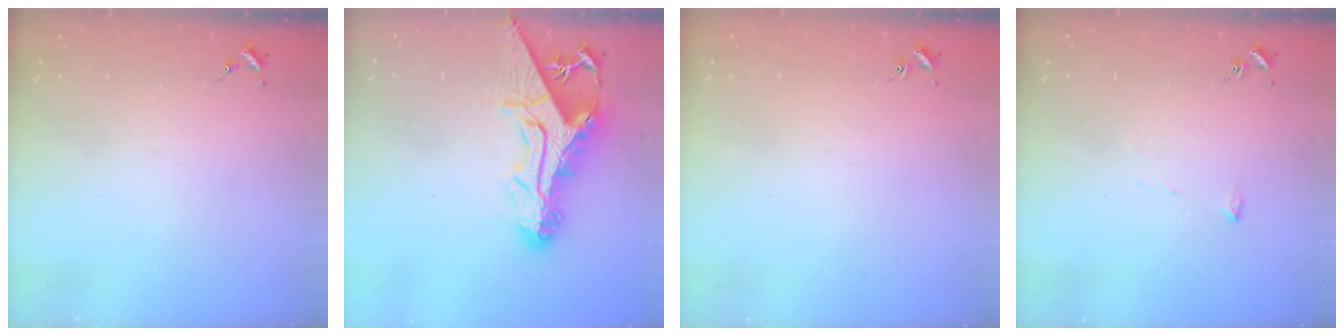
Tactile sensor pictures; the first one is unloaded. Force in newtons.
{"total": 19.0, "press": 18.9, "slide": 1.7}
{"total": 0.9, "press": 0.9, "slide": 0.2}
{"total": 5.8, "press": 5.8, "slide": 0.3}